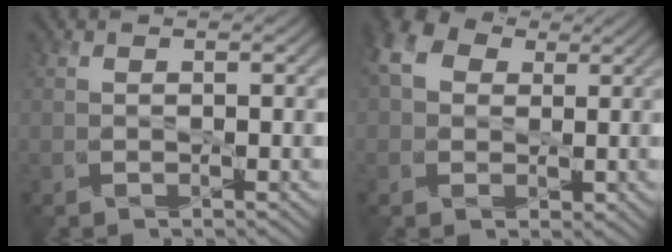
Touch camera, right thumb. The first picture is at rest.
{"total": 7.3, "force": [2.0, 5.9, 3.7], "torque": [-0.106, 0.019, 0.028]}